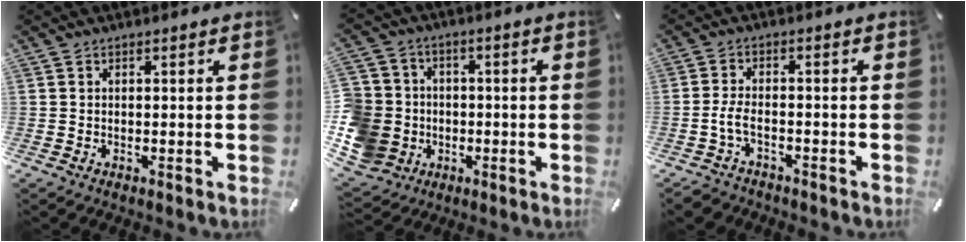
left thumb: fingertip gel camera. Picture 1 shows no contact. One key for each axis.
{"total": 12.2, "fx": -2.8, "fy": 11.3, "fz": 3.7, "tx": -0.100, "ty": 0.024, "tz": -0.046}
{"total": 4.8, "fx": -2.3, "fy": 2.6, "fz": 3.3, "tx": -0.082, "ty": 0.007, "tz": -0.049}